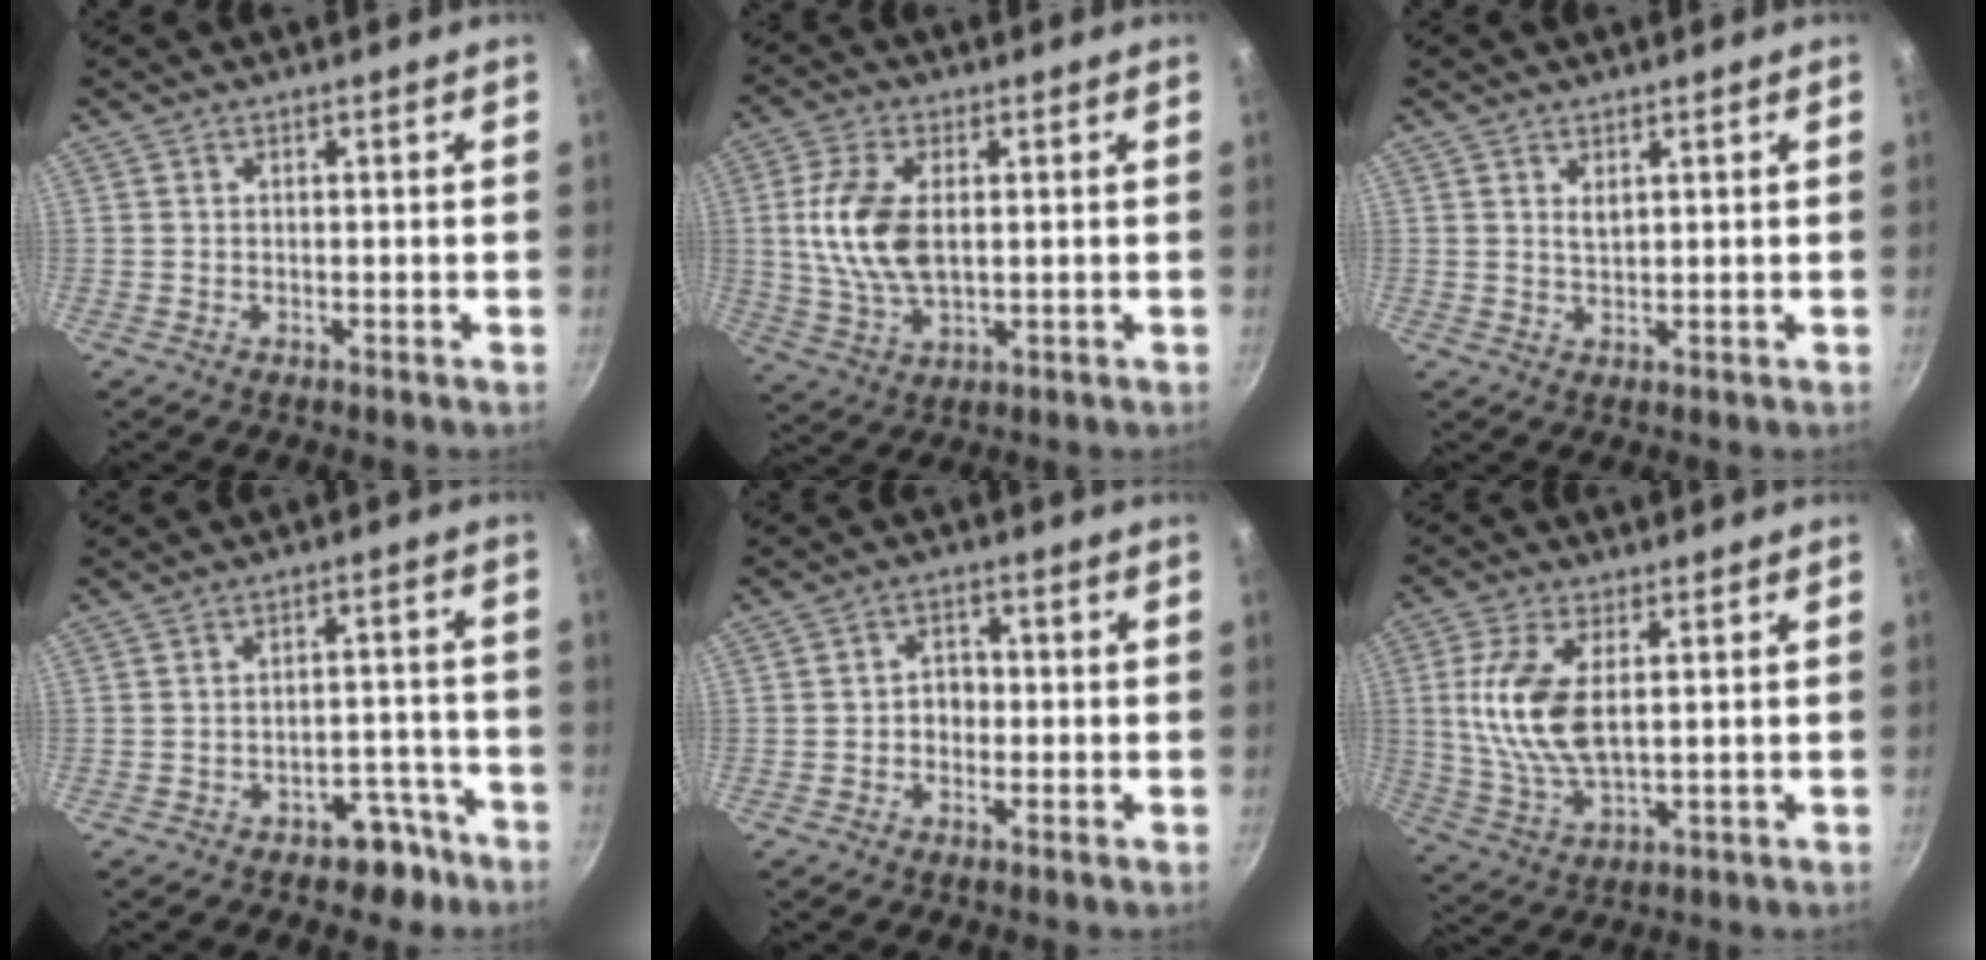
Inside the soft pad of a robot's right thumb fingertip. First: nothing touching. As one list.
[{"total": 11.8, "force": [1.2, 6.4, 9.9], "torque": [-0.209, -0.004, 0.028]}, {"total": 1.6, "force": [0.9, 0.7, 1.2], "torque": [-0.019, -0.009, 0.020]}, {"total": 6.4, "force": [-4.4, 3.9, 2.6], "torque": [-0.010, 0.050, -0.059]}, {"total": 3.4, "force": [-0.6, 2.8, 1.8], "torque": [-0.006, 0.015, -0.019]}, {"total": 12.1, "force": [1.8, 5.7, 10.5], "torque": [-0.230, -0.008, 0.044]}]